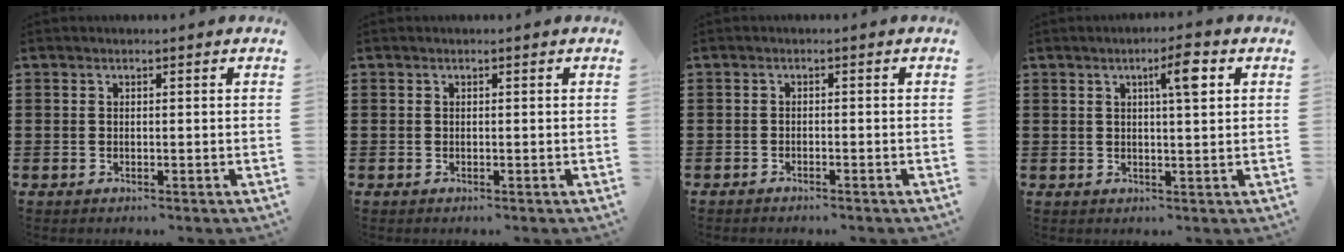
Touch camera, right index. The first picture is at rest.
{"total": 0.0}
{"total": 0.9, "force": [-0.9, 0.0, 0.0], "torque": [-0.003, 0.000, -0.017]}
{"total": 4.7, "force": [1.8, 0.6, 4.3], "torque": [-0.065, -0.002, 0.020]}